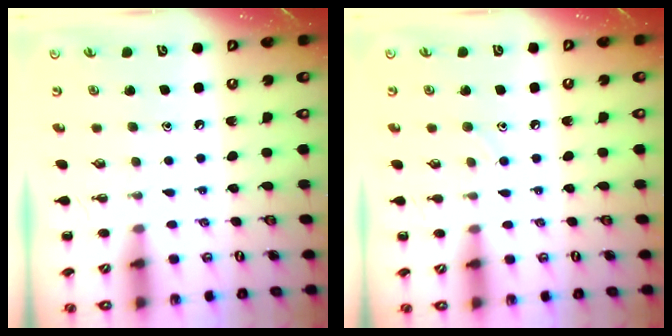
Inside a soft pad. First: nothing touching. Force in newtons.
{"total": 4.9, "press": 4.6, "slide": 1.7}